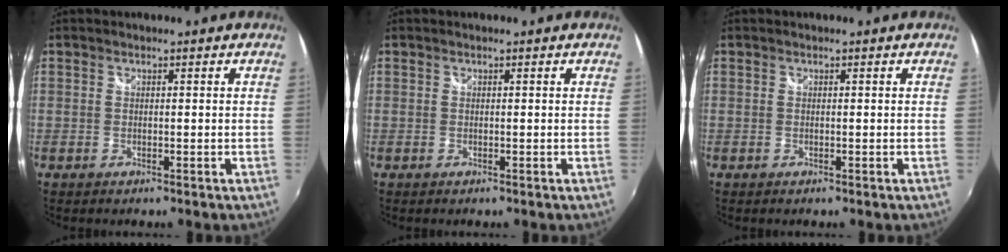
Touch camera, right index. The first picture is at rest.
{"total": 0.0}
{"total": 0.0}